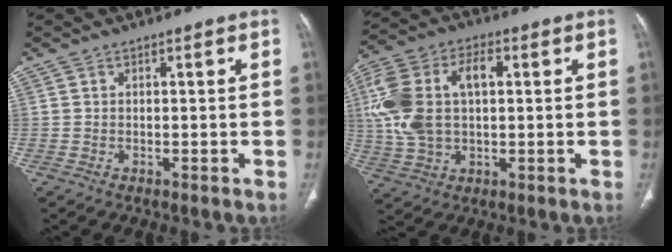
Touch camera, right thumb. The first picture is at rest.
{"total": 16.5, "force": [2.2, 9.8, 13.1], "torque": [-0.285, 0.023, 0.043]}